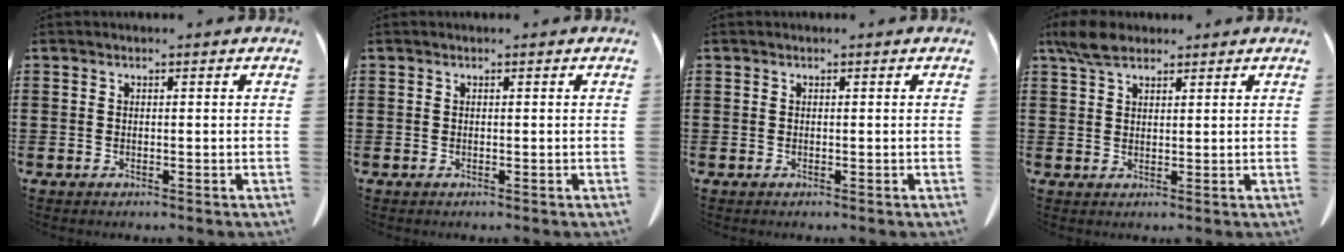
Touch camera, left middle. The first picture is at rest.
{"total": 0.0}
{"total": 0.0}
{"total": 4.5, "force": [3.3, 2.1, 2.2], "torque": [-0.054, 0.006, 0.064]}